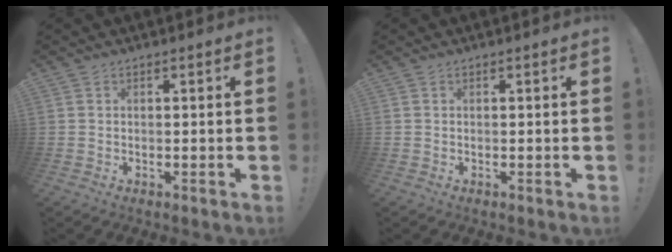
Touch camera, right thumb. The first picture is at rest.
{"total": 0.0}